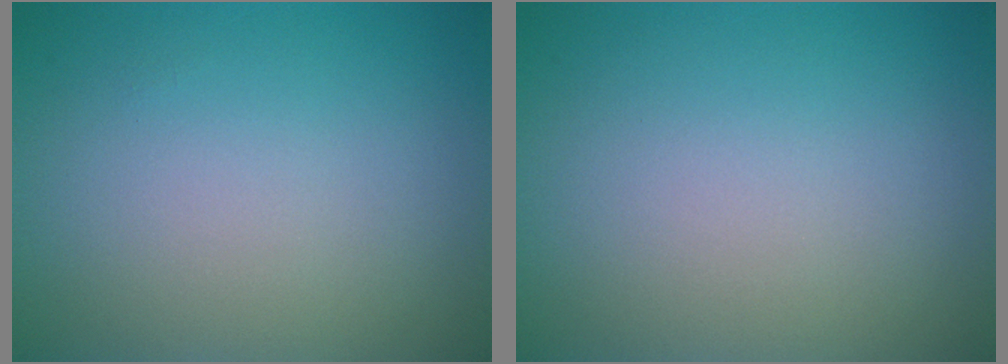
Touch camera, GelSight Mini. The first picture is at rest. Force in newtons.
{"total": 0.0}